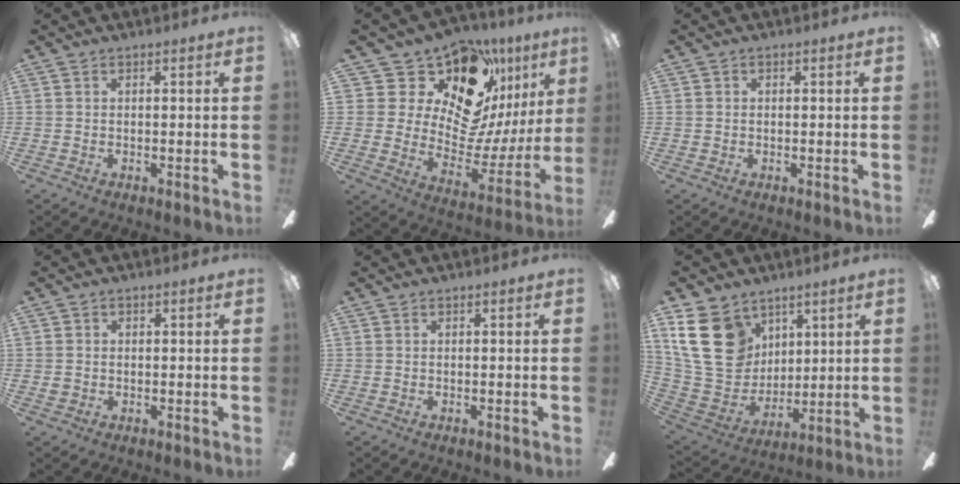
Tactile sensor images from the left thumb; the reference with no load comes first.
{"total": 18.3, "force": [13.1, 9.3, 8.7], "torque": [-0.142, -0.111, 0.245]}
{"total": 0.0}
{"total": 1.0, "force": [0.0, 1.0, 0.0], "torque": [-0.001, 0.004, -0.002]}
{"total": 0.0}
{"total": 18.5, "force": [8.1, 14.0, 8.9], "torque": [-0.191, -0.029, 0.157]}